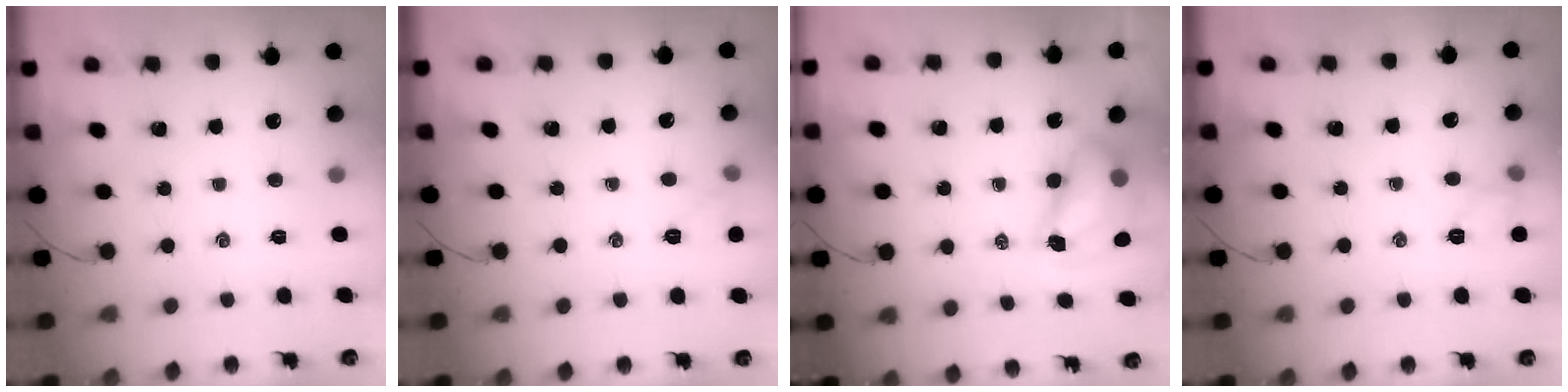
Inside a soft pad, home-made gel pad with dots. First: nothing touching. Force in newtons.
{"total": 5.3, "press": 5.1, "slide": 1.4}
{"total": 8.5, "press": 8.2, "slide": 2.1}
{"total": 6.0, "press": 5.9, "slide": 1.2}